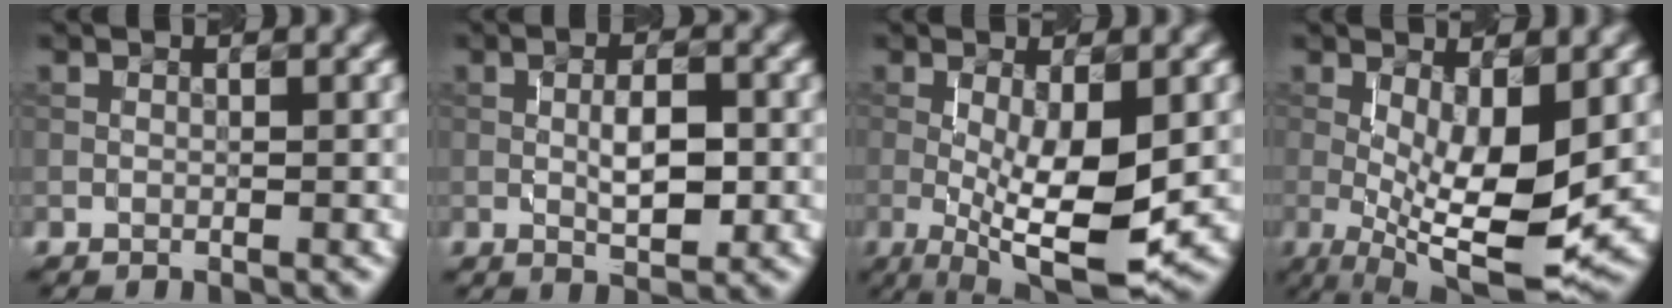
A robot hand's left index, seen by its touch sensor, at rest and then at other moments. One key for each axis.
{"total": 3.6, "fx": -0.1, "fy": 1.3, "fz": 3.3, "tx": -0.058, "ty": 0.000, "tz": 0.001}
{"total": 8.5, "fx": -1.2, "fy": 2.2, "fz": 8.1, "tx": -0.145, "ty": -0.018, "tz": -0.016}
{"total": 9.2, "fx": -0.5, "fy": 2.8, "fz": 8.7, "tx": -0.151, "ty": -0.017, "tz": -0.007}